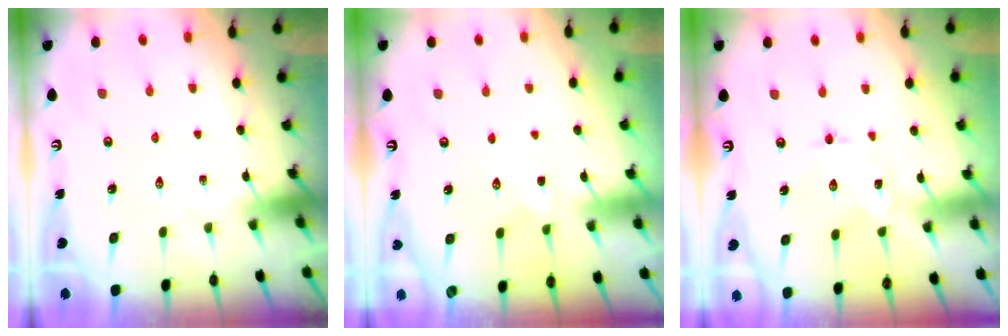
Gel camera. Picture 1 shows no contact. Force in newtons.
{"total": 1.6, "press": 1.6, "slide": 0.4}
{"total": 0.0}